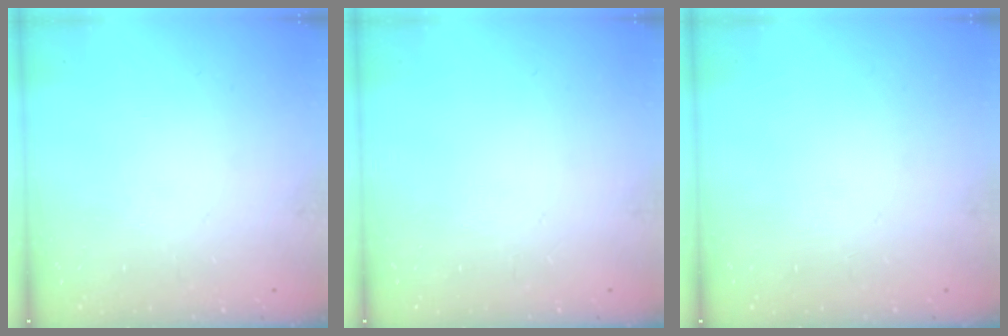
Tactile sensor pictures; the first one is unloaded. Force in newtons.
{"total": 0.0}
{"total": 0.0}